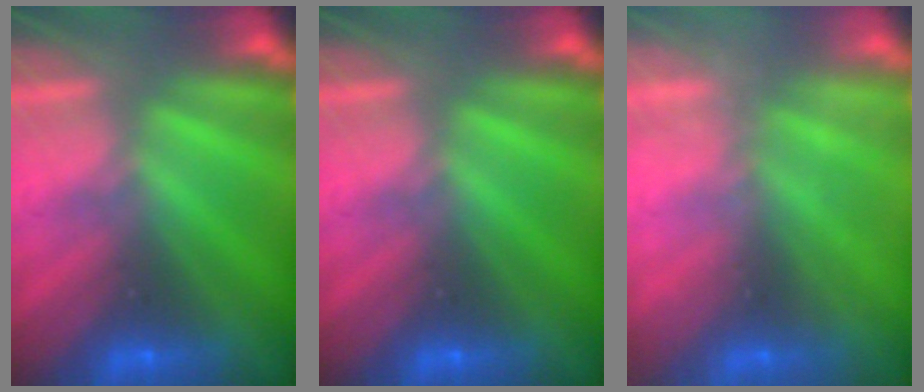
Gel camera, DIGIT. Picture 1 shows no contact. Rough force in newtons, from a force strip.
{"total": 0.0}
{"total": 2.0}